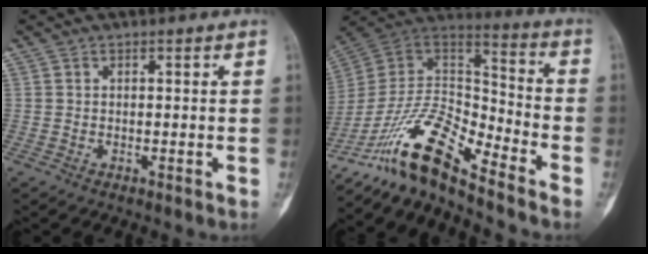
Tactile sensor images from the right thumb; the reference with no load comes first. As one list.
[{"total": 15.6, "force": [-12.3, 3.4, 8.9], "torque": [-0.162, 0.096, -0.235]}]